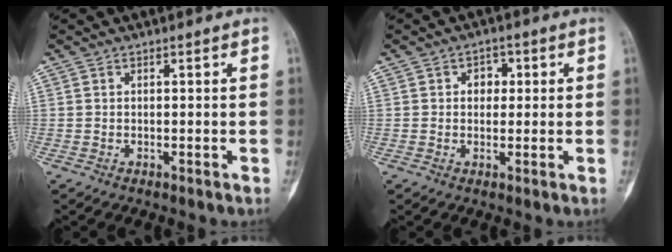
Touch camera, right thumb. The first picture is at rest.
{"total": 3.3, "force": [0.7, 2.6, 1.8], "torque": [0.001, 0.004, 0.004]}